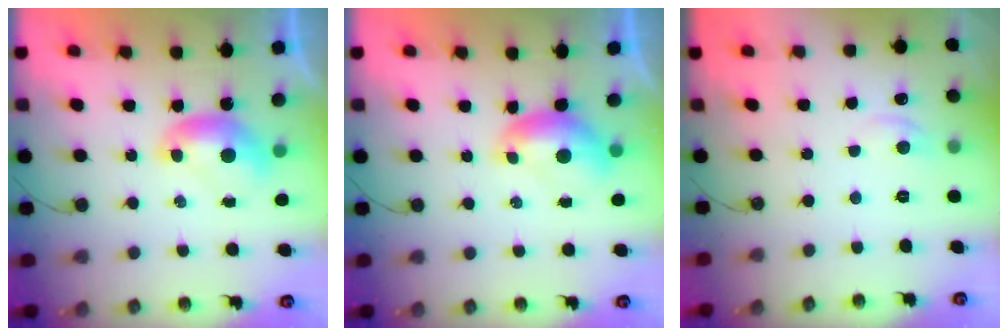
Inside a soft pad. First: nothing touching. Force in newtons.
{"total": 0.7, "press": 0.4, "slide": 0.6}
{"total": 1.3, "press": 1.0, "slide": 0.7}